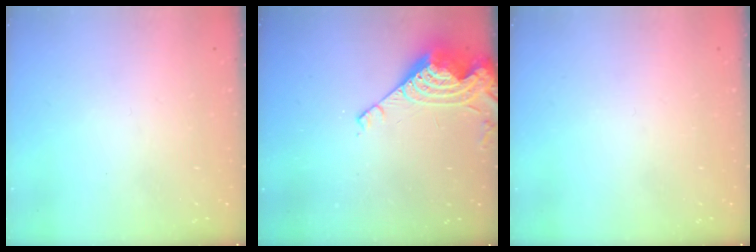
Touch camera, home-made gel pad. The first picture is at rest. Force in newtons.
{"total": 8.3, "press": 8.3, "slide": 0.8}
{"total": 0.0}